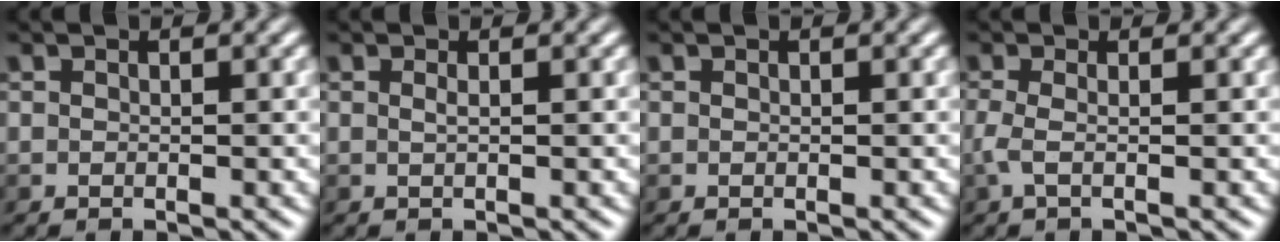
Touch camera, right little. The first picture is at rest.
{"total": 0.5, "force": [0.2, 0.1, 0.5], "torque": [-0.004, 0.000, 0.003]}
{"total": 0.0}
{"total": 1.5, "force": [-0.4, 0.4, 1.4], "torque": [-0.039, 0.004, -0.008]}